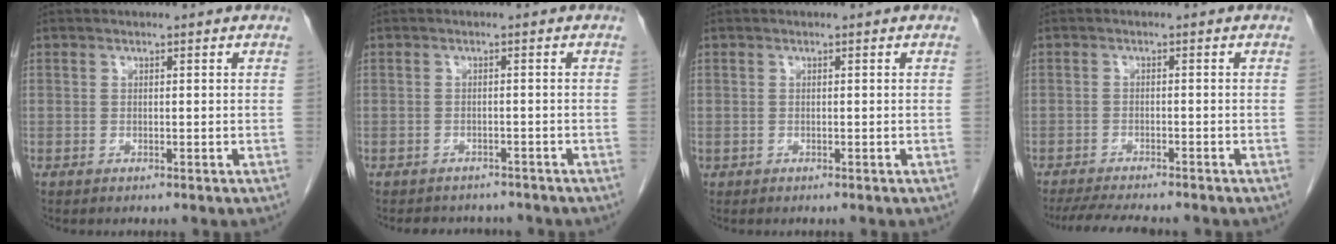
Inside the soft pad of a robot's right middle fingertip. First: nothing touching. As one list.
[{"total": 5.0, "force": [-4.5, 2.1, 0.7], "torque": [-0.009, 0.004, -0.055]}, {"total": 0.0}, {"total": 8.2, "force": [-7.3, 1.1, 3.6], "torque": [-0.056, -0.015, -0.112]}]